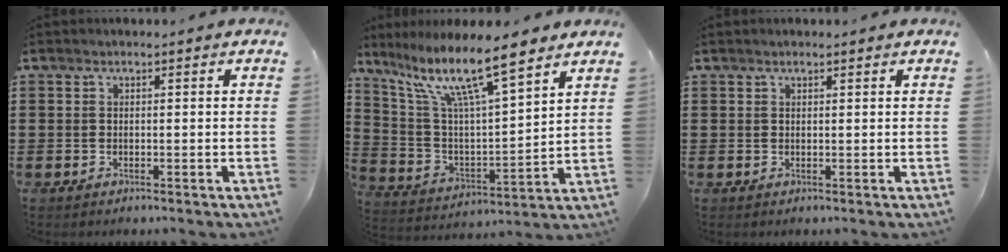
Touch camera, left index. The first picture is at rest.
{"total": 13.1, "force": [9.4, 2.1, 8.9], "torque": [-0.184, -0.047, 0.157]}
{"total": 0.7, "force": [0.6, 0.1, 0.4], "torque": [-0.008, 0.001, 0.011]}